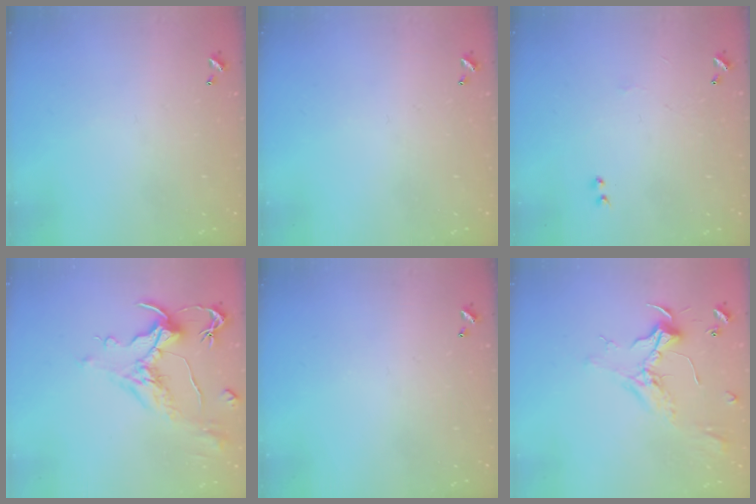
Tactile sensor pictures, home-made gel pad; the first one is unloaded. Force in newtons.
{"total": 0.0}
{"total": 0.9, "press": 0.8, "slide": 0.5}
{"total": 1.6, "press": 0.7, "slide": 1.5}
{"total": 0.0}
{"total": 2.3, "press": 2.2, "slide": 0.9}